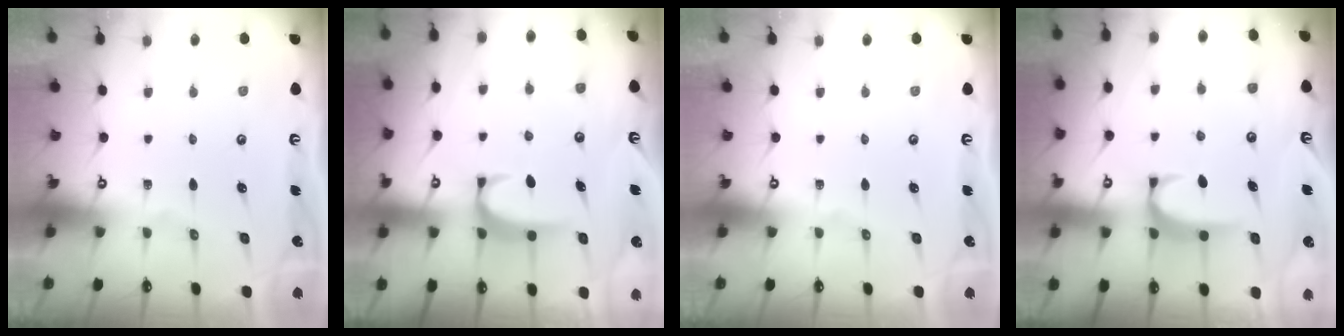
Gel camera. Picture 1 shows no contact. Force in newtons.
{"total": 1.7, "press": 1.6, "slide": 0.5}
{"total": 0.0}
{"total": 1.8, "press": 1.7, "slide": 0.5}